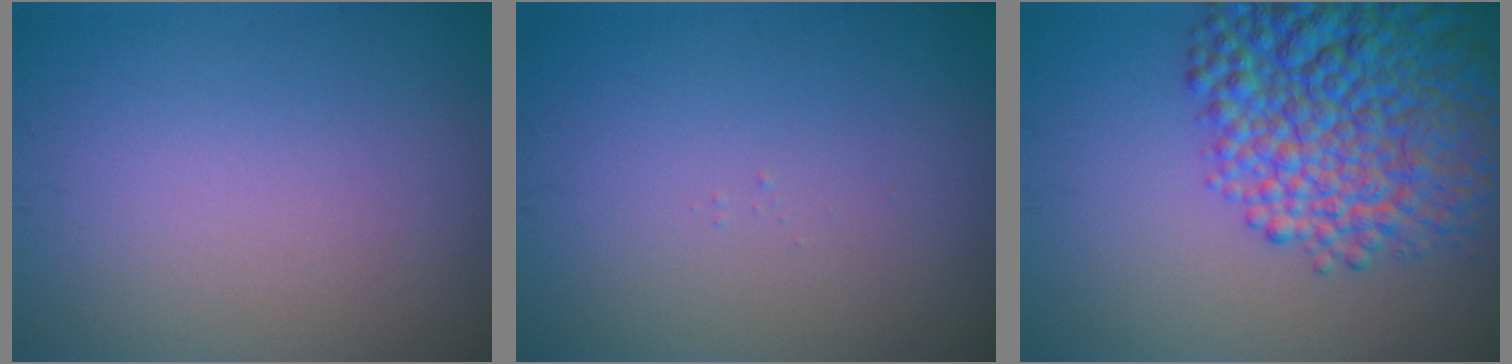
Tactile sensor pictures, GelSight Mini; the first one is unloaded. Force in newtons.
{"total": 0.0}
{"total": 10.7, "press": 10.7, "slide": 0.5}